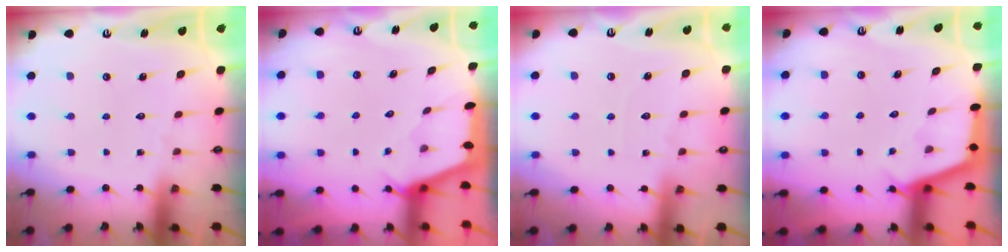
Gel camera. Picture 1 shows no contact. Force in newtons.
{"total": 2.3, "press": 2.3, "slide": 0.3}
{"total": 2.7, "press": 2.7, "slide": 0.4}
{"total": 2.9, "press": 2.9, "slide": 0.4}